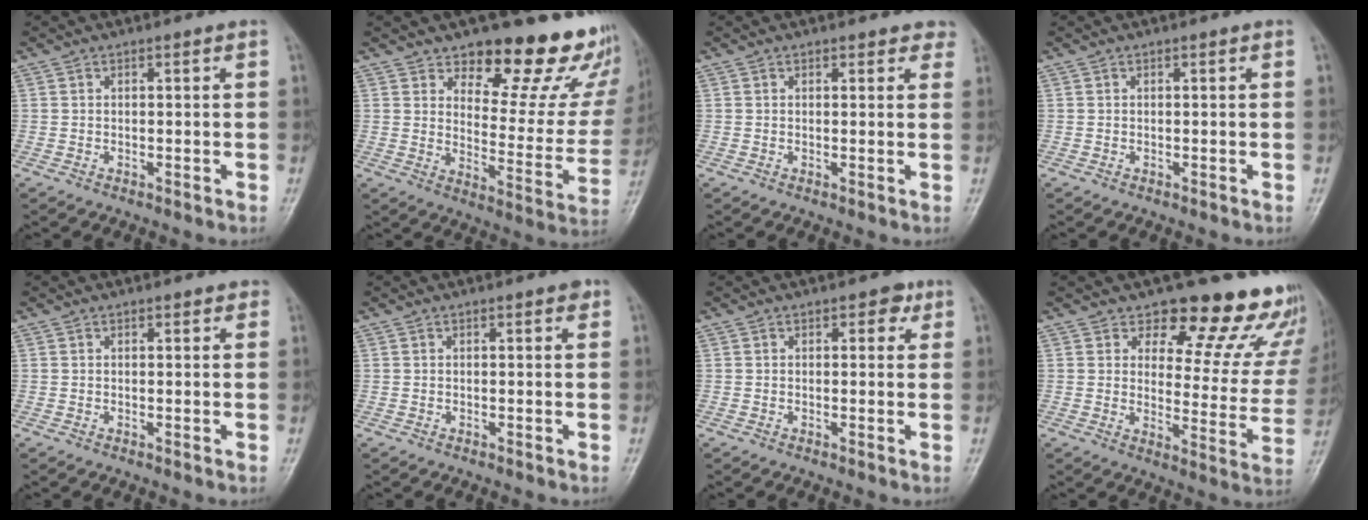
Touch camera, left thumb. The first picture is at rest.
{"total": 19.4, "force": [15.4, 7.8, 8.8], "torque": [-0.052, -0.114, 0.188]}
{"total": 2.6, "force": [2.1, 1.4, 0.6], "torque": [0.024, -0.006, 0.012]}
{"total": 0.0}
{"total": 0.9, "force": [0.7, 0.5, 0.4], "torque": [0.002, -0.003, 0.004]}
{"total": 1.0, "force": [0.5, 0.4, 0.7], "torque": [-0.006, 0.000, 0.003]}
{"total": 2.3, "force": [1.1, 1.5, 1.3], "torque": [0.001, -0.001, 0.009]}
{"total": 17.3, "force": [14.6, 6.9, 6.3], "torque": [-0.012, -0.115, 0.162]}